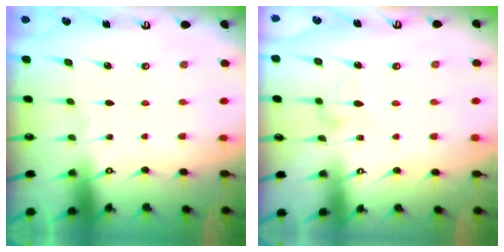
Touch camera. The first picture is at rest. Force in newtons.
{"total": 6.1, "press": 6.1, "slide": 0.4}